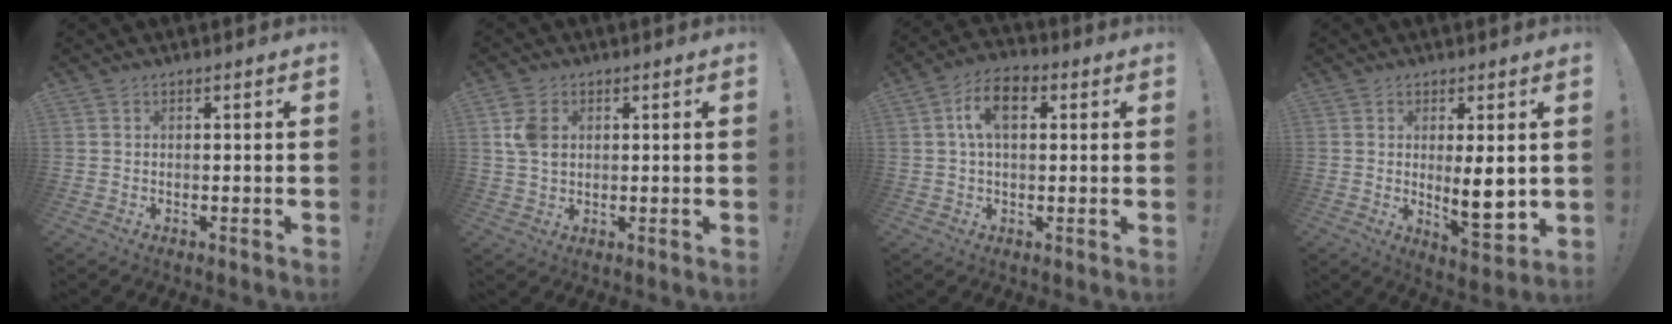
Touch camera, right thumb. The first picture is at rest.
{"total": 6.2, "force": [1.7, 4.6, 3.8], "torque": [-0.061, 0.006, 0.034]}
{"total": 9.1, "force": [2.3, 5.2, 7.1], "torque": [-0.119, 0.013, 0.042]}
{"total": 9.4, "force": [0.5, 2.5, 9.1], "torque": [-0.121, -0.021, 0.009]}